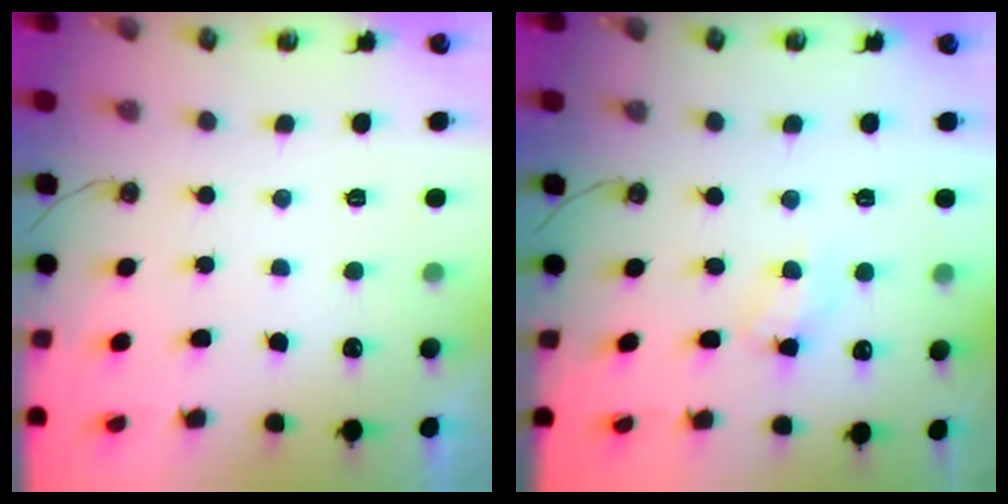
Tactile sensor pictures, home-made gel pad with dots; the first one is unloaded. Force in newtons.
{"total": 4.3, "press": 4.3, "slide": 0.6}